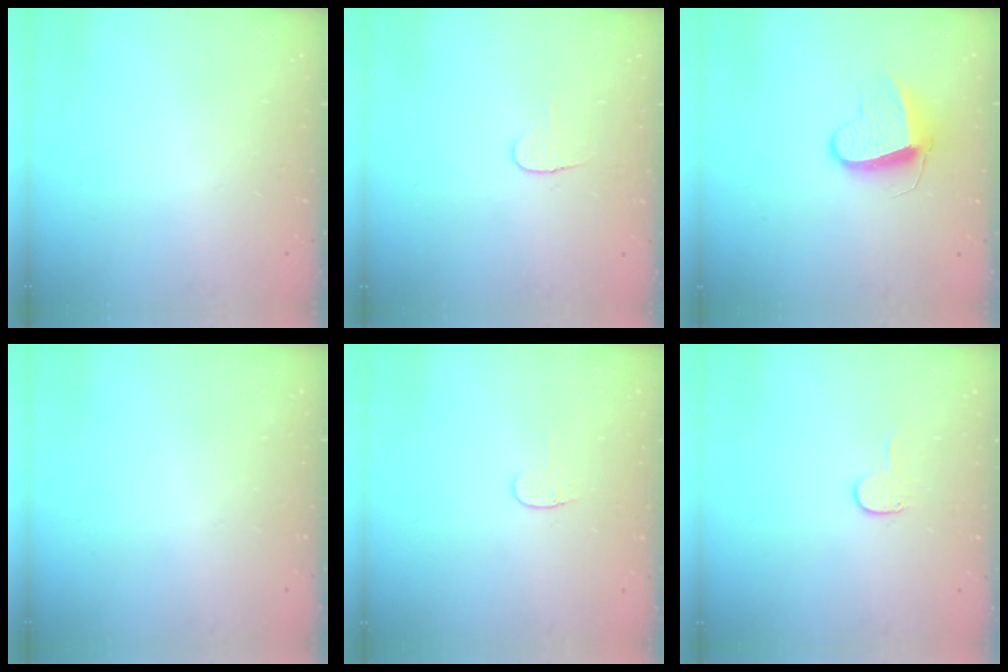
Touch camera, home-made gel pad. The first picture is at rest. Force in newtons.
{"total": 4.5, "press": 4.5, "slide": 0.5}
{"total": 10.3, "press": 10.2, "slide": 0.9}
{"total": 0.0}
{"total": 3.2, "press": 3.1, "slide": 0.4}
{"total": 4.1, "press": 4.1, "slide": 0.4}